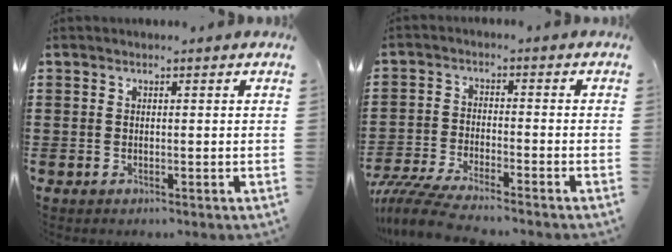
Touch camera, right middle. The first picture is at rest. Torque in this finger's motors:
{"motor_torque": [1.47, -0.67, 0.39, 0.06]}